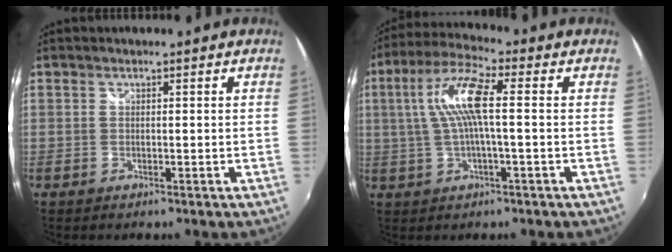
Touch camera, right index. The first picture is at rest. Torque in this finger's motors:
{"motor_torque": [1.33, 0.20, 0.72, 0.18]}